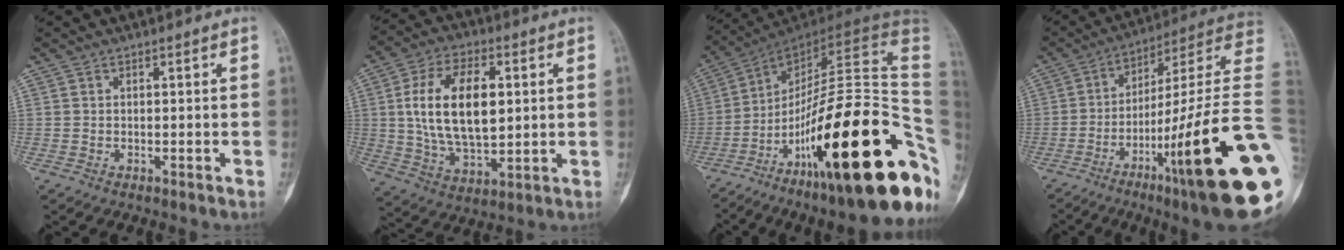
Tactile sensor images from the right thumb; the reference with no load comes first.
{"total": 17.6, "force": [2.6, 9.6, 14.5], "torque": [-0.244, -0.003, 0.050]}
{"total": 37.9, "force": [-12.2, 10.9, 34.2], "torque": [-0.414, 0.082, -0.189]}
{"total": 31.7, "force": [-9.2, 4.1, 30.0], "torque": [-0.350, 0.043, -0.152]}